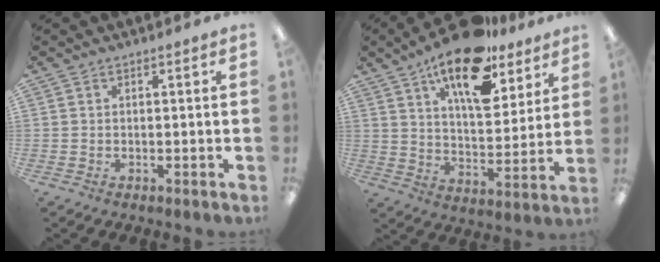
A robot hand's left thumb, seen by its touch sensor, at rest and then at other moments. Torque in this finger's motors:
{"motor_torque": [0.63, 0.79, 1.64, -1.13, 0.16]}